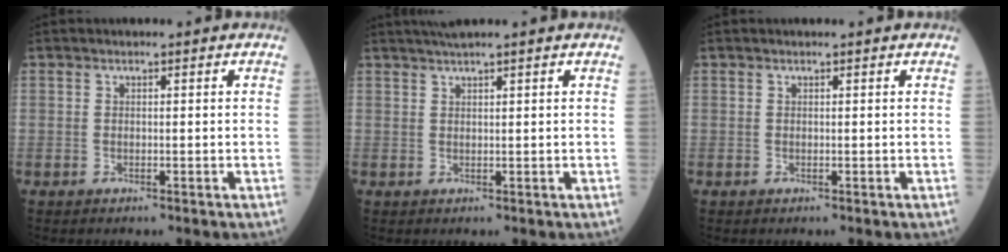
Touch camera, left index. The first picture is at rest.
{"total": 3.2, "force": [2.6, -0.7, 1.6], "torque": [-0.019, 0.021, 0.048]}
{"total": 0.0}